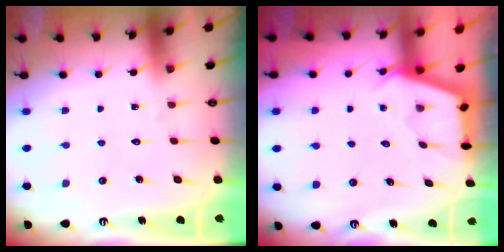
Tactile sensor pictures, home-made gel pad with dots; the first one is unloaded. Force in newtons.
{"total": 2.9, "press": 2.9, "slide": 0.3}